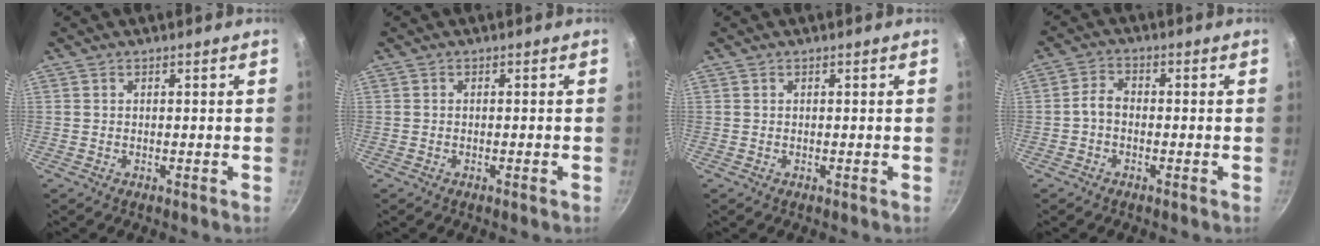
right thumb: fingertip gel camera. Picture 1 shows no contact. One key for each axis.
{"total": 0.7, "fx": -0.4, "fy": 0.1, "fz": 0.6, "tx": -0.016, "ty": 0.005, "tz": -0.009}
{"total": 0.0}
{"total": 3.2, "fx": -1.0, "fy": 2.2, "fz": 2.0, "tx": -0.037, "ty": 0.022, "tz": -0.029}